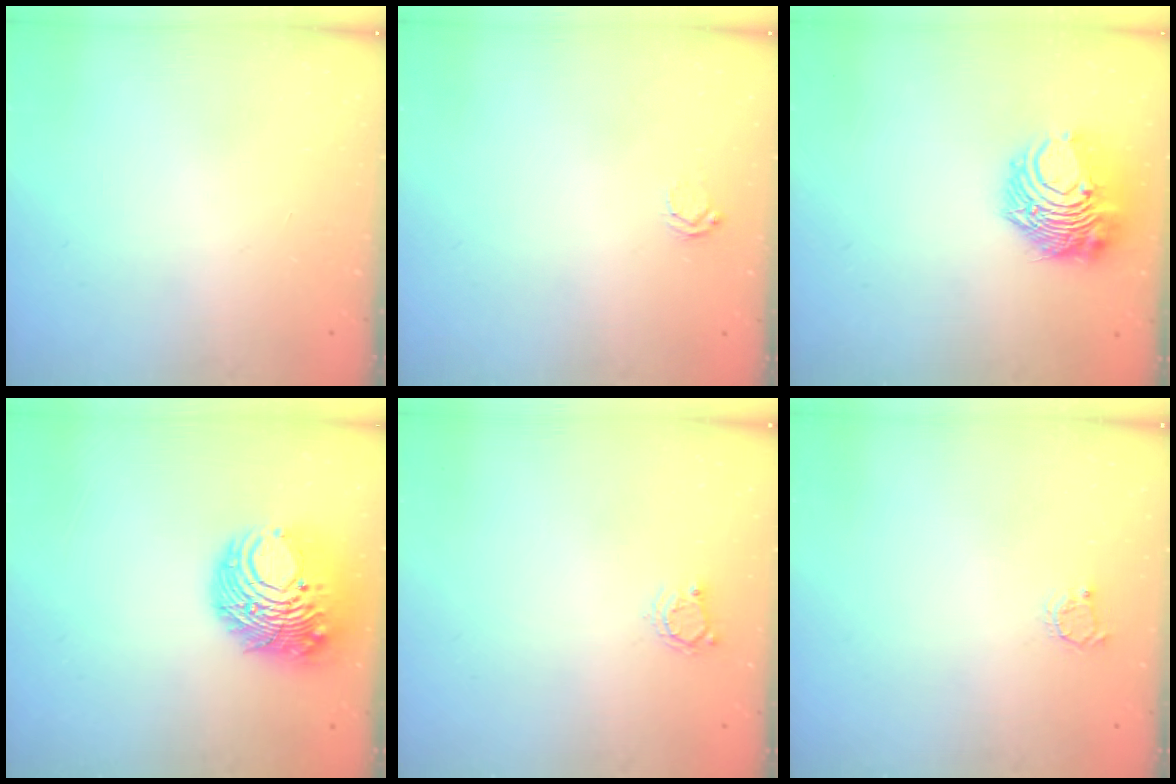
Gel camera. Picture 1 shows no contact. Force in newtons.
{"total": 3.0, "press": 3.0, "slide": 0.5}
{"total": 11.5, "press": 11.4, "slide": 0.8}
{"total": 14.1, "press": 13.9, "slide": 1.9}
{"total": 2.9, "press": 2.9, "slide": 0.3}
{"total": 2.6, "press": 2.6, "slide": 0.4}